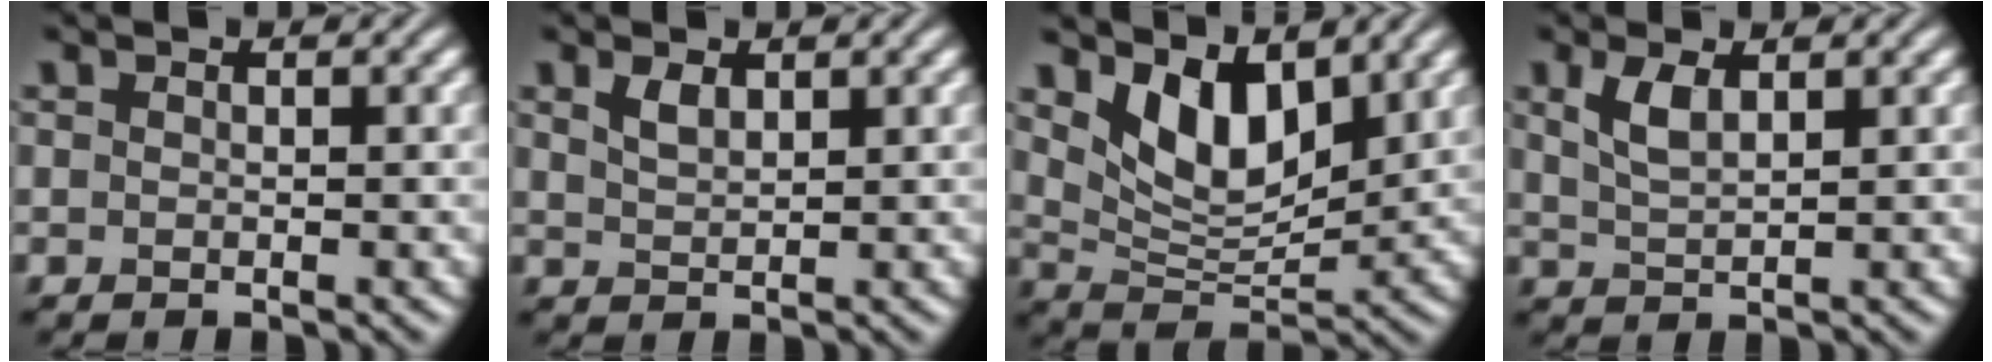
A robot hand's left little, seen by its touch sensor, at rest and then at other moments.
{"total": 1.6, "force": [1.0, 0.7, 0.9], "torque": [-0.022, 0.000, 0.024]}
{"total": 5.9, "force": [3.2, 3.0, 4.0], "torque": [-0.080, -0.017, 0.057]}
{"total": 2.6, "force": [1.3, 1.0, 2.0], "torque": [-0.047, 0.001, 0.030]}